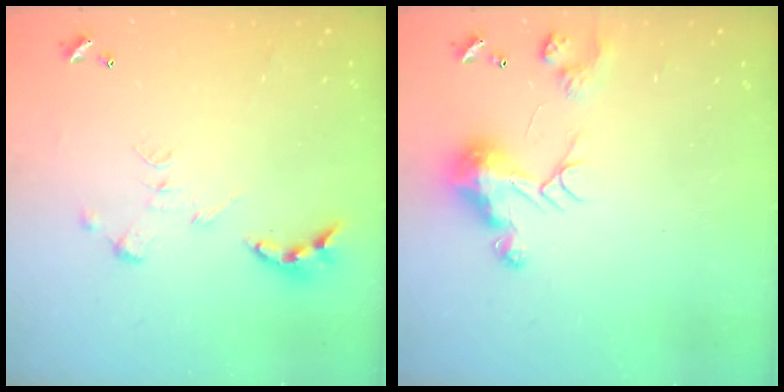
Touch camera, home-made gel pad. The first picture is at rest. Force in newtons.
{"total": 8.7, "press": 8.6, "slide": 0.2}